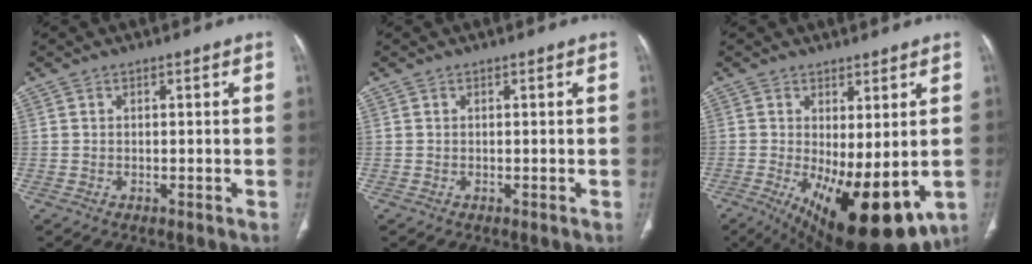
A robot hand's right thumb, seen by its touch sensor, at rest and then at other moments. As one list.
[{"total": 0.0}, {"total": 17.0, "force": [-4.0, 6.8, 15.0], "torque": [-0.219, -0.027, -0.035]}]